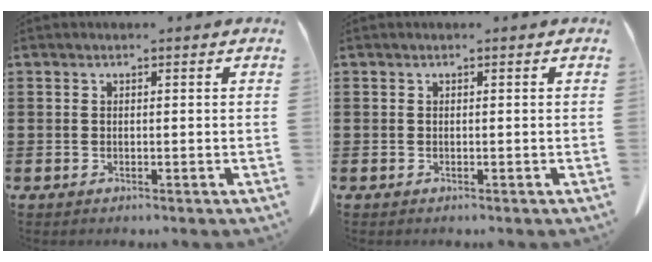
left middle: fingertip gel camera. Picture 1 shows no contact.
{"total": 0.0}